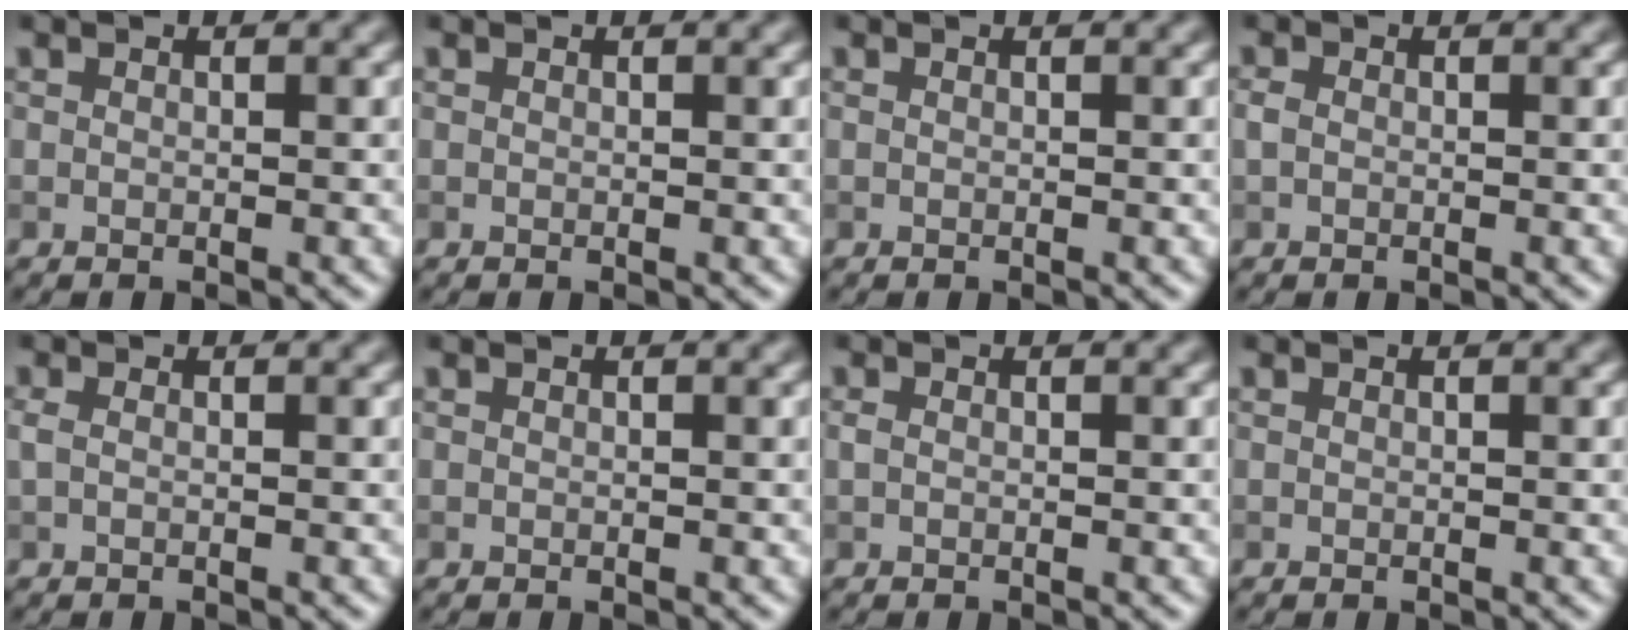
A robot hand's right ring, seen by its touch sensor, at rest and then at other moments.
{"total": 0.0}
{"total": 0.0}
{"total": 0.9, "force": [-0.2, 0.7, 0.5], "torque": [-0.011, 0.000, -0.005]}
{"total": 0.8, "force": [0.0, 0.4, 0.7], "torque": [-0.020, -0.001, -0.001]}
{"total": 0.0}
{"total": 0.5, "force": [-0.1, 0.3, 0.4], "torque": [-0.010, 0.000, -0.002]}
{"total": 0.0}